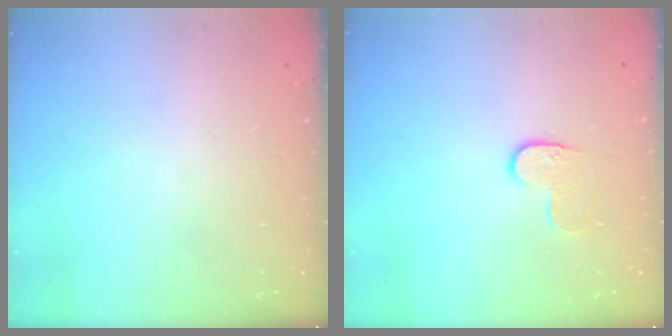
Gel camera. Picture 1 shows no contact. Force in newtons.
{"total": 5.4, "press": 5.4, "slide": 0.3}